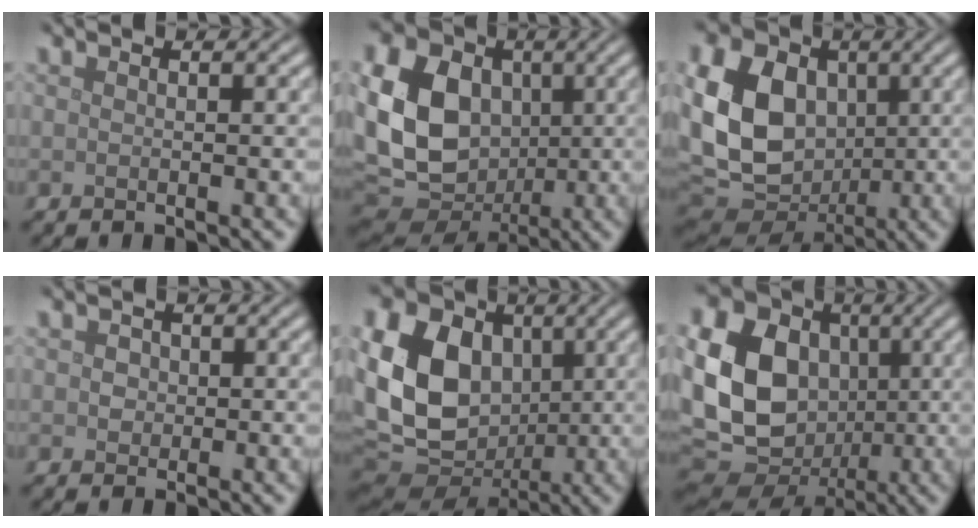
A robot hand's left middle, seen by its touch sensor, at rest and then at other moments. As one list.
[{"total": 16.3, "force": [0.7, 13.1, 9.8], "torque": [-0.220, 0.003, 0.005]}, {"total": 14.5, "force": [0.8, 11.2, 9.1], "torque": [-0.202, -0.001, 0.018]}, {"total": 1.7, "force": [0.4, 1.5, 0.7], "torque": [-0.003, 0.007, 0.000]}, {"total": 16.4, "force": [1.2, 12.8, 10.2], "torque": [-0.226, 0.010, 0.021]}, {"total": 20.9, "force": [0.8, 17.9, 10.8], "torque": [-0.253, 0.011, -0.020]}]